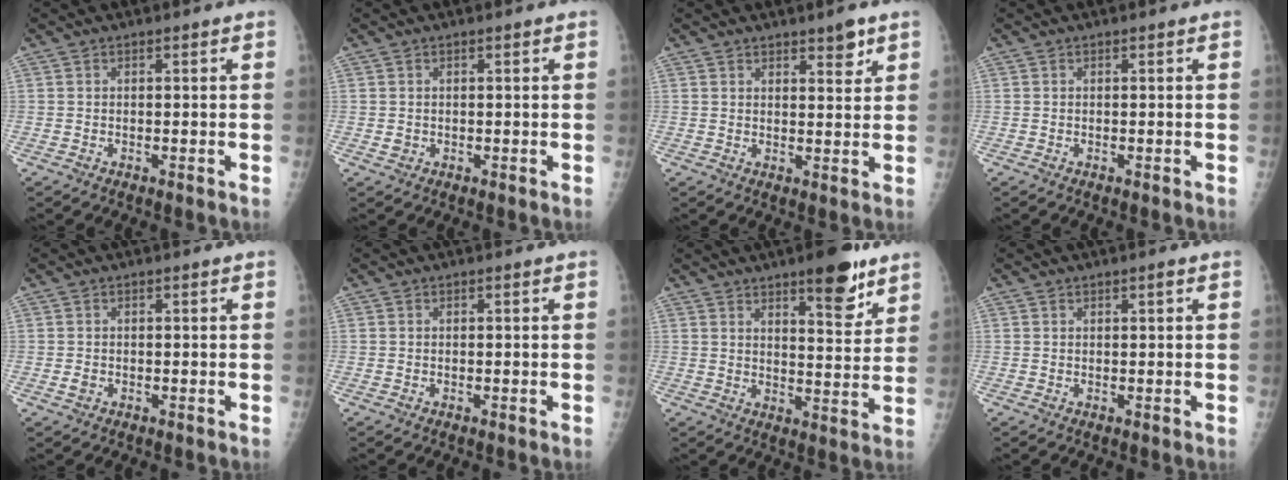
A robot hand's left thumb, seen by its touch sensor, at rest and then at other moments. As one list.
[{"total": 0.9, "force": [0.1, 0.8, 0.4], "torque": [0.000, 0.001, 0.004]}, {"total": 3.8, "force": [2.6, 1.3, 2.4], "torque": [-0.020, -0.017, 0.037]}, {"total": 0.0}, {"total": 0.9, "force": [-0.2, 0.8, 0.5], "torque": [-0.007, 0.000, -0.002]}, {"total": 0.0}, {"total": 10.7, "force": [7.0, 3.3, 7.4], "torque": [-0.080, -0.043, 0.100]}, {"total": 0.9, "force": [0.5, 0.2, 0.7], "torque": [-0.009, -0.001, 0.008]}]